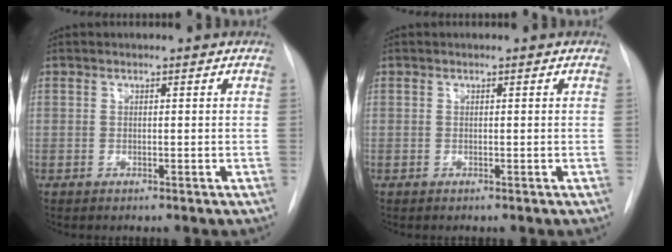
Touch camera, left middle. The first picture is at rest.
{"total": 0.0}